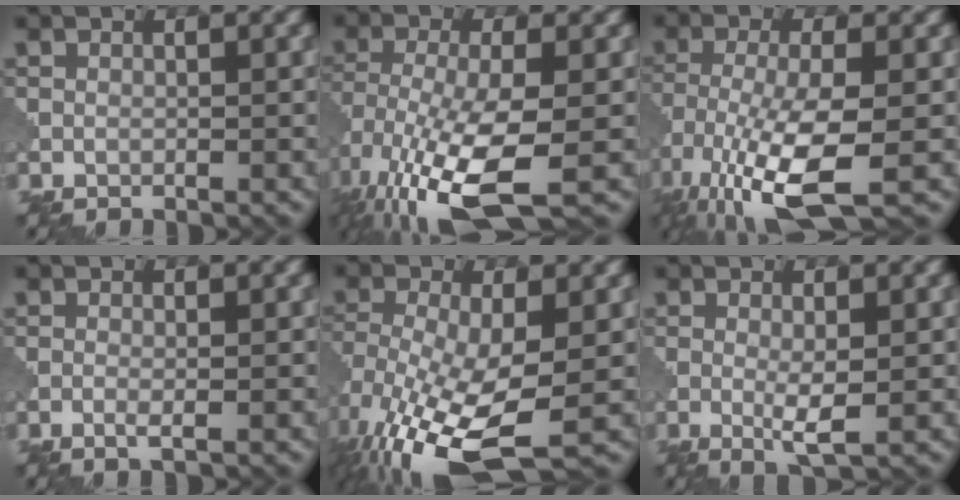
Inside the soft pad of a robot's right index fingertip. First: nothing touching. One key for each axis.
{"total": 11.8, "fx": -5.9, "fy": 3.8, "fz": 9.5, "tx": -0.199, "ty": -0.023, "tz": -0.102}
{"total": 10.6, "fx": -5.3, "fy": 3.1, "fz": 8.6, "tx": -0.182, "ty": -0.021, "tz": -0.098}
{"total": 1.0, "fx": -0.3, "fy": 0.2, "fz": 0.9, "tx": -0.017, "ty": -0.002, "tz": -0.009}
{"total": 11.4, "fx": -4.5, "fy": 4.6, "fz": 9.3, "tx": -0.194, "ty": -0.025, "tz": -0.077}
{"total": 2.7, "fx": -0.2, "fy": 0.4, "fz": 2.6, "tx": -0.050, "ty": -0.007, "tz": -0.002}